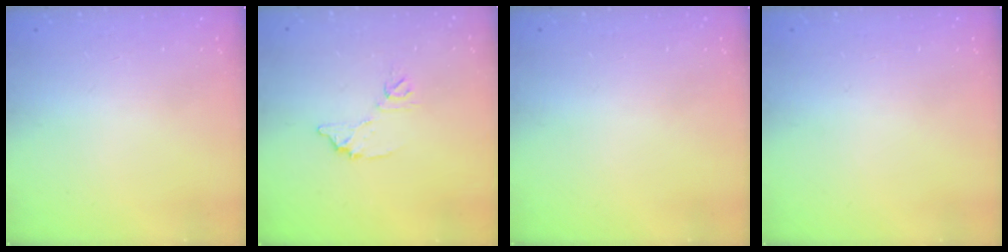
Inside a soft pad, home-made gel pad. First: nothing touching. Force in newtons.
{"total": 8.7, "press": 8.7, "slide": 0.5}
{"total": 0.0}
{"total": 0.0}